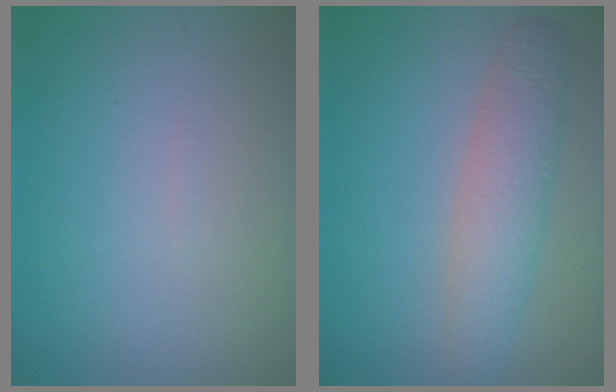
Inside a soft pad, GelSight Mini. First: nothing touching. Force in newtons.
{"total": 4.0, "press": 4.0, "slide": 0.1}